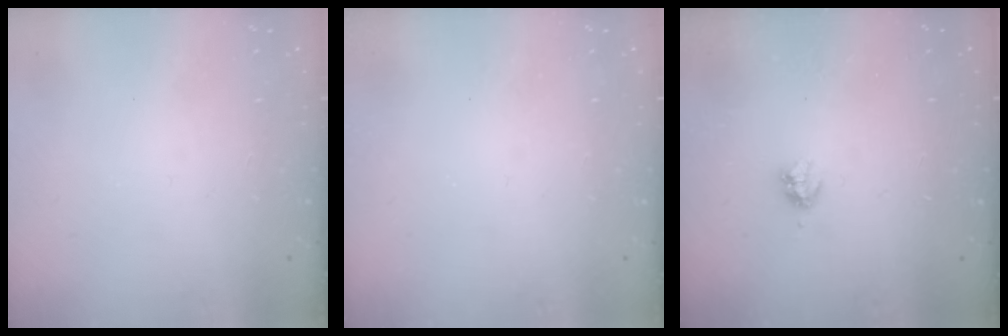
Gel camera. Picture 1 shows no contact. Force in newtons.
{"total": 0.0}
{"total": 2.9, "press": 2.9, "slide": 0.5}